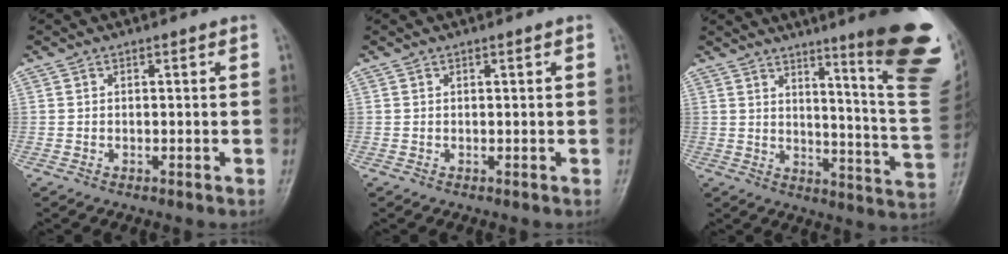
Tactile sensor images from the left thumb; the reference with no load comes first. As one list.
[{"total": 0.6, "force": [0.3, 0.0, 0.5], "torque": [-0.008, 0.001, 0.003]}, {"total": 24.6, "force": [12.6, 2.9, 21.0], "torque": [-0.219, -0.070, 0.173]}]